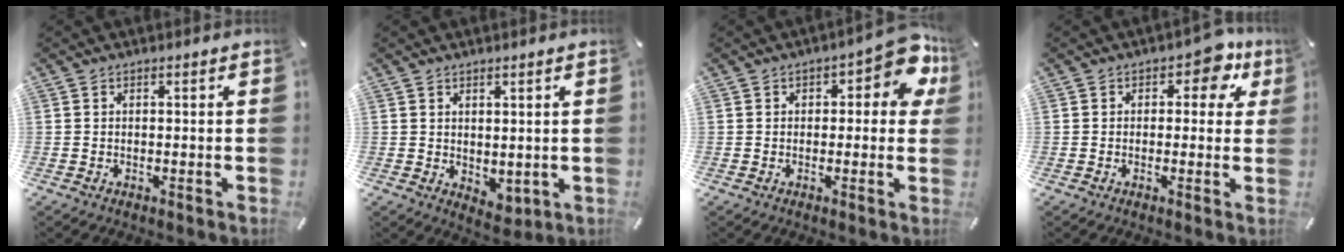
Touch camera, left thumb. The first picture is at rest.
{"total": 2.6, "force": [1.6, 1.8, 0.8], "torque": [-0.001, -0.010, 0.029]}
{"total": 8.8, "force": [3.2, 4.4, 7.0], "torque": [-0.080, -0.011, 0.049]}
{"total": 7.1, "force": [3.1, 4.2, 4.8], "torque": [-0.048, -0.012, 0.044]}